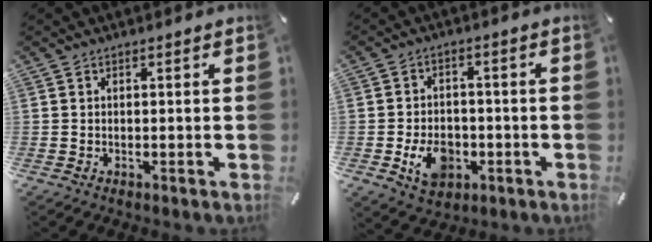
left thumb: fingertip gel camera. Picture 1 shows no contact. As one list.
[{"total": 8.7, "force": [-2.7, 6.5, 5.2], "torque": [-0.092, 0.010, -0.048]}]